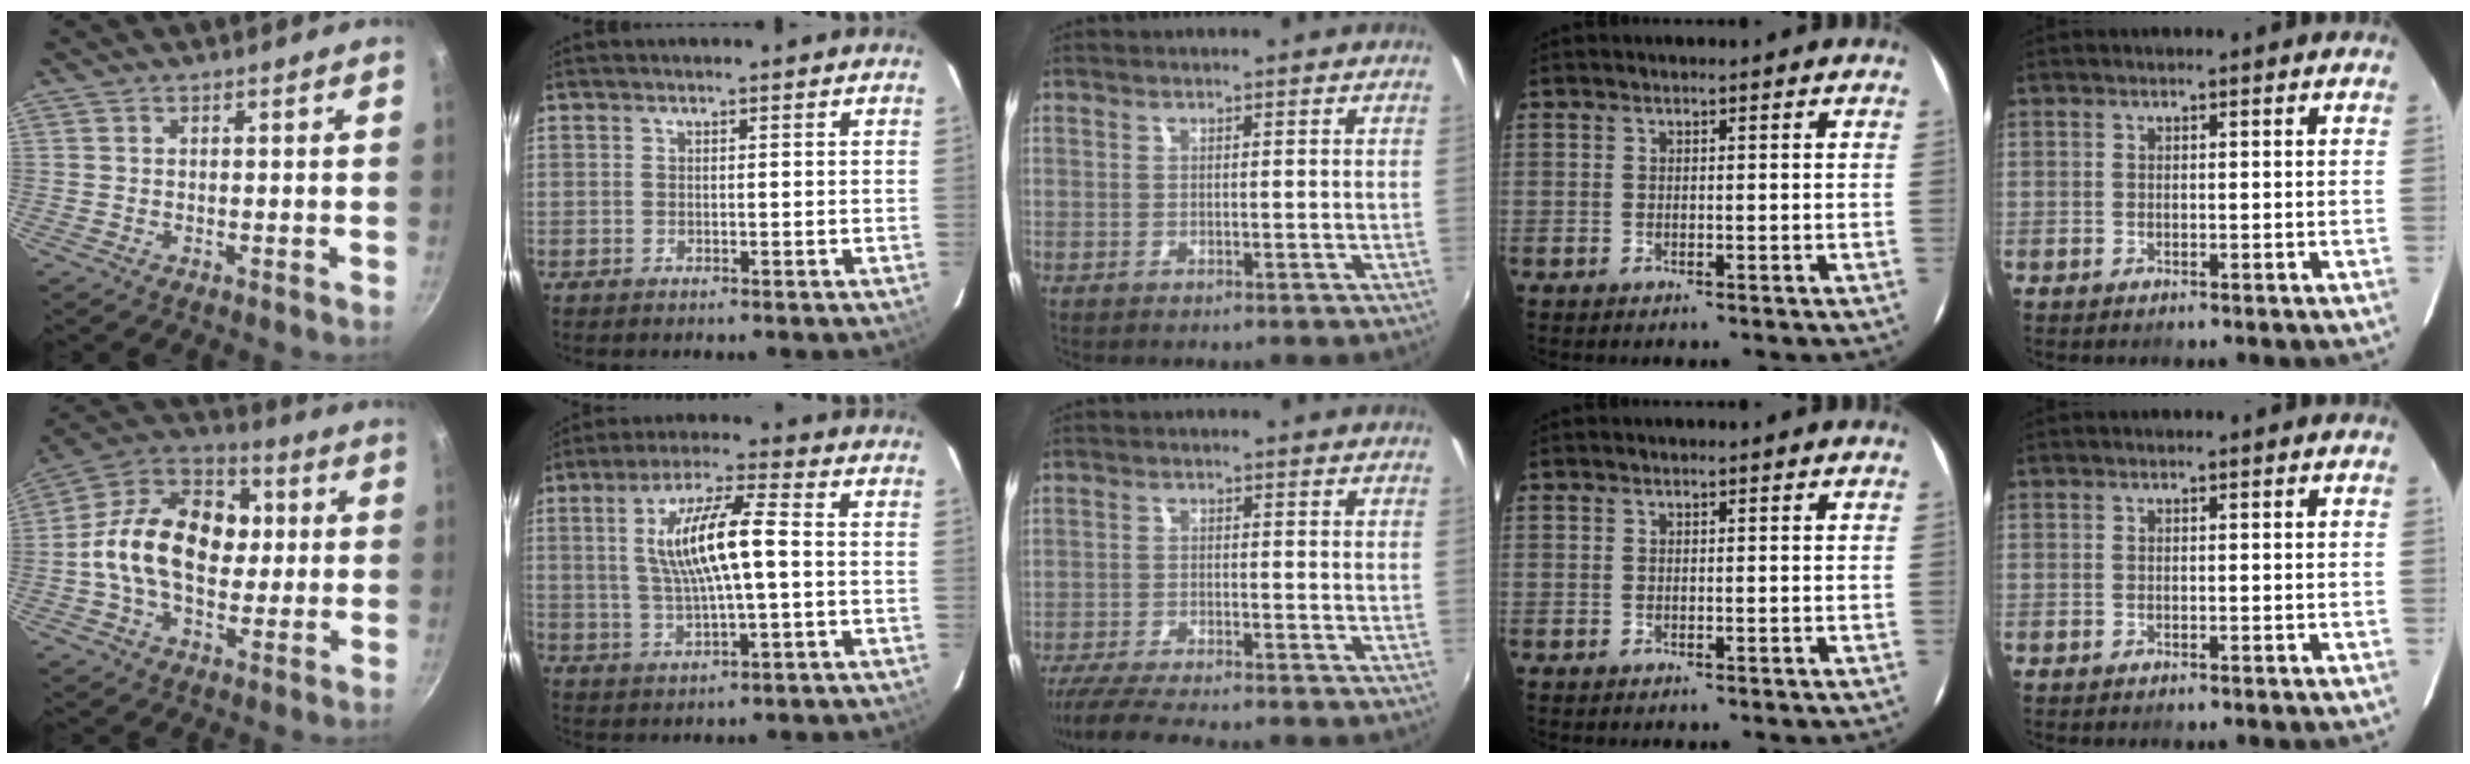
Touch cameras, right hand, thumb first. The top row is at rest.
{"thumb": {"total": 19.8, "force": [0.4, 13.6, 14.4], "torque": [-0.207, 0.032, -0.016]}, "index": {"total": 11.9, "force": [0.6, 2.2, 11.7], "torque": [-0.217, 0.007, 0.017]}, "middle": {"total": 10.4, "force": [-9.2, 0.9, 4.8], "torque": [-0.116, -0.029, -0.151]}}